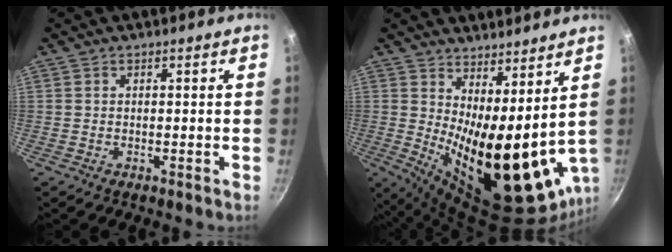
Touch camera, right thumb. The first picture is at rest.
{"total": 19.2, "force": [5.3, 7.3, 16.9], "torque": [-0.221, -0.056, 0.098]}